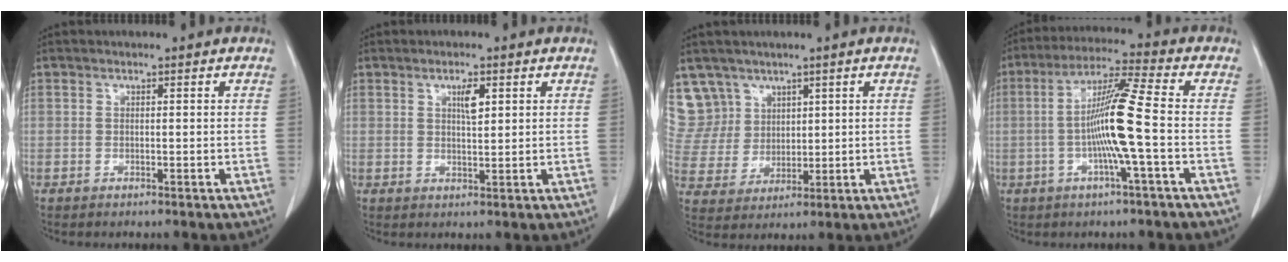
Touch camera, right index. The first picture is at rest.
{"total": 2.8, "force": [1.2, 0.7, 2.4], "torque": [-0.042, -0.001, 0.021]}
{"total": 8.7, "force": [5.6, 6.6, -0.3], "torque": [-0.001, 0.020, 0.126]}
{"total": 10.7, "force": [-1.5, -1.0, 10.6], "torque": [-0.201, 0.005, -0.033]}